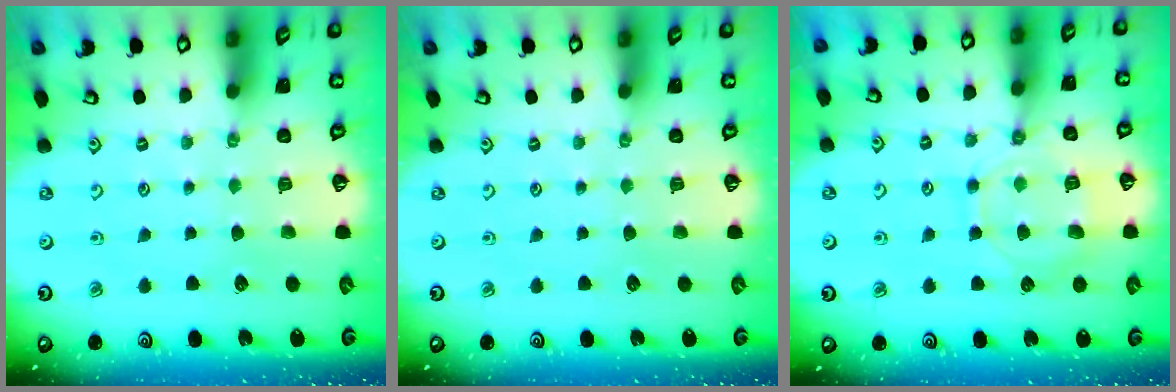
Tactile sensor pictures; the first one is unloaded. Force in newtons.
{"total": 0.0}
{"total": 11.2, "press": 11.2, "slide": 1.1}